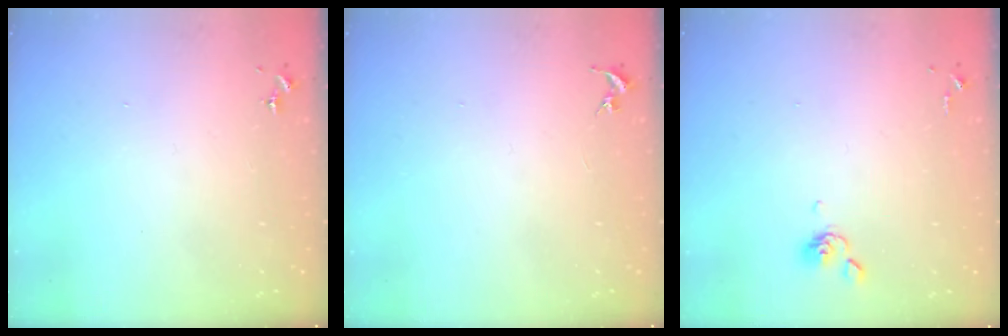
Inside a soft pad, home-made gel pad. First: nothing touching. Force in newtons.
{"total": 0.0}
{"total": 5.6, "press": 5.5, "slide": 1.4}